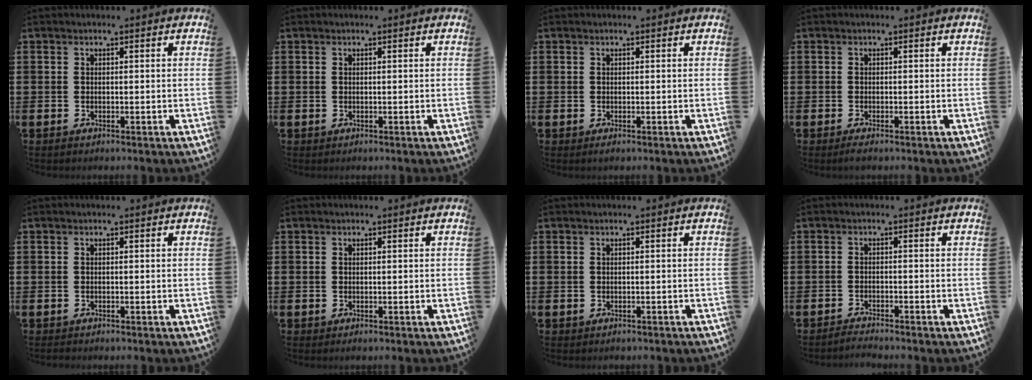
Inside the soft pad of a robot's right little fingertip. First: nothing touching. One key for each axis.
{"total": 0.0}
{"total": 0.0}
{"total": 0.7, "fx": -0.4, "fy": 0.2, "fz": 0.6, "tx": -0.013, "ty": -0.002, "tz": -0.008}
{"total": 0.0}
{"total": 0.0}
{"total": 0.0}
{"total": 1.5, "fx": -1.5, "fy": -0.1, "fz": 0.0, "tx": -0.003, "ty": 0.003, "tz": -0.029}